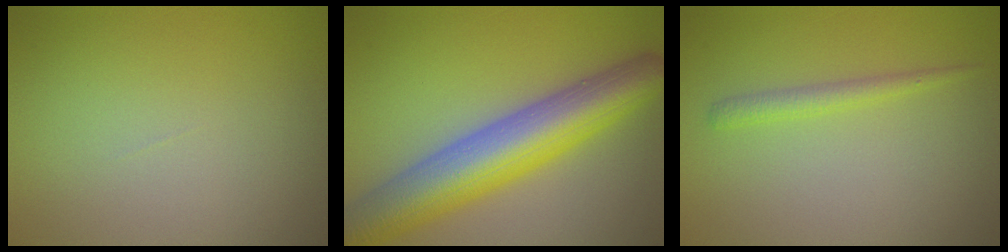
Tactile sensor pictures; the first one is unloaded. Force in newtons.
{"total": 9.3, "press": 9.3, "slide": 0.4}
{"total": 1.5, "press": 1.5, "slide": 0.0}